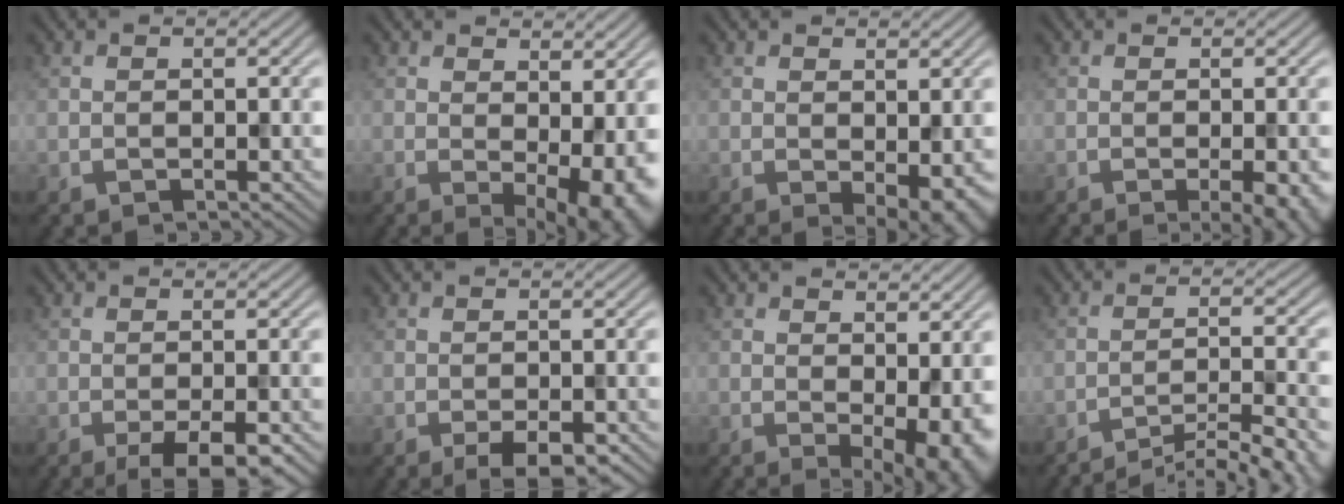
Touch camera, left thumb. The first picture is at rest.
{"total": 7.2, "force": [0.2, 2.8, 6.6], "torque": [-0.088, -0.011, 0.015]}
{"total": 3.7, "force": [-0.5, 1.6, 3.3], "torque": [-0.045, -0.008, -0.002]}
{"total": 5.0, "force": [-1.9, 1.1, 4.5], "torque": [-0.058, 0.002, -0.021]}
{"total": 5.4, "force": [-2.9, 1.4, 4.3], "torque": [-0.064, 0.003, -0.039]}
{"total": 3.8, "force": [-2.2, 1.2, 2.8], "torque": [-0.039, 0.002, -0.029]}
{"total": 6.3, "force": [0.1, 2.5, 5.8], "torque": [-0.082, -0.011, 0.014]}
{"total": 11.1, "force": [-9.4, 1.6, 5.7], "torque": [-0.089, 0.003, -0.123]}